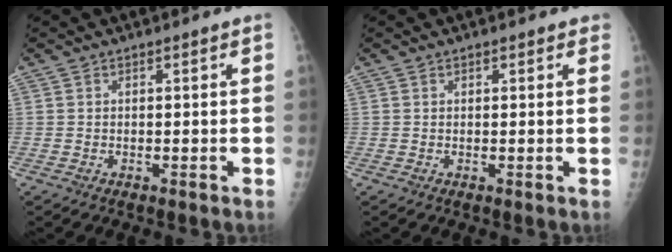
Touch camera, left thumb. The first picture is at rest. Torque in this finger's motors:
{"motor_torque": [-0.18, -0.02, -0.08, -0.08, 0.04]}